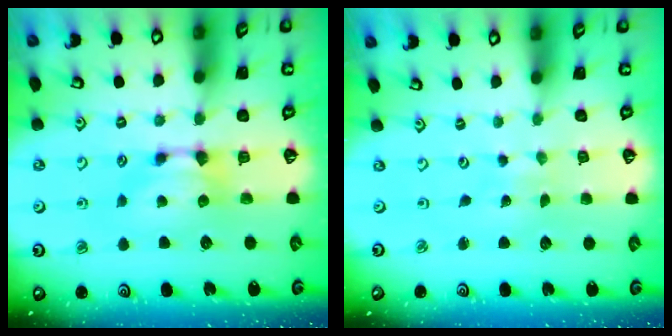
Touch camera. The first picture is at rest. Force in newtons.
{"total": 6.7, "press": 6.6, "slide": 0.5}